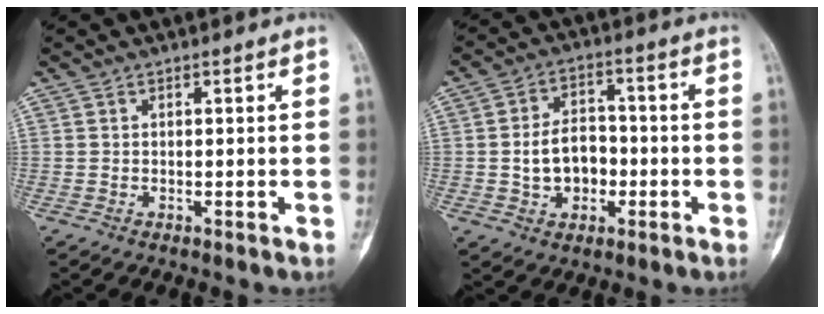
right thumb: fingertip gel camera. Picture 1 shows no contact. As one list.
[{"total": 8.7, "force": [-1.4, 6.4, 5.7], "torque": [-0.068, 0.024, -0.024]}]